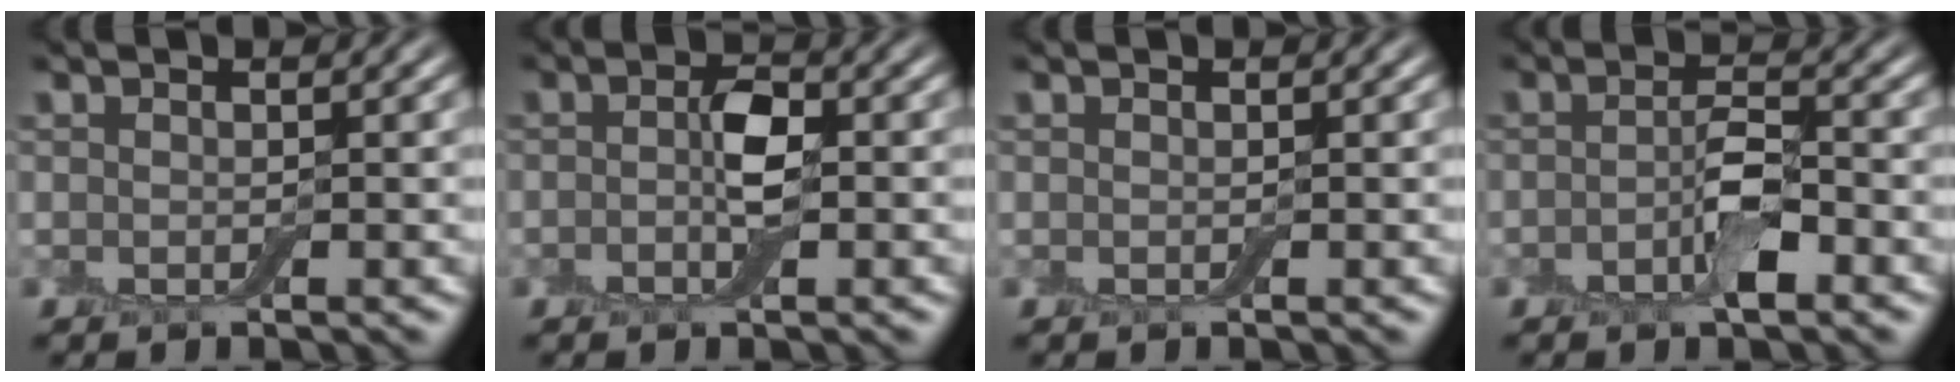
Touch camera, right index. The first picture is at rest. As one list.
[{"total": 2.4, "force": [-0.3, 0.8, 2.3], "torque": [-0.042, 0.002, -0.009]}, {"total": 0.0}, {"total": 3.2, "force": [-1.2, 1.0, 2.8], "torque": [-0.051, 0.003, -0.027]}]